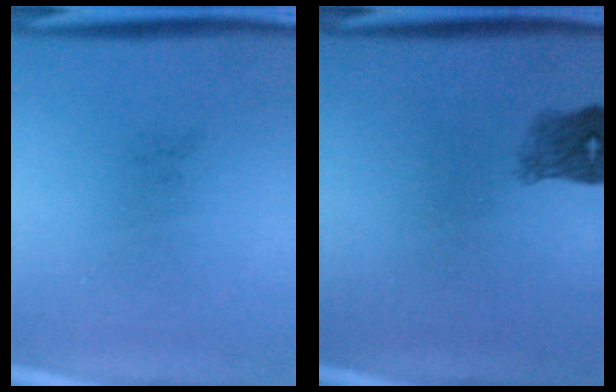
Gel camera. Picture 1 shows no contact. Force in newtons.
{"total": 2.9}